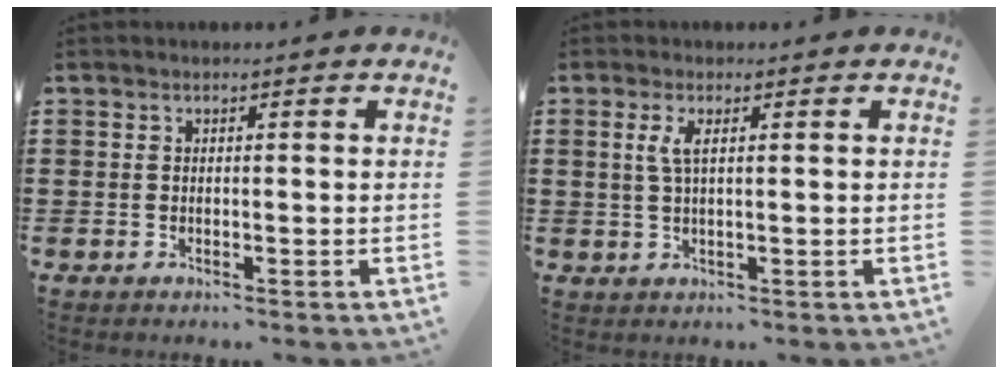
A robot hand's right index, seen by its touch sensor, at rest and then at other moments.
{"total": 2.5, "force": [0.8, 0.6, 2.3], "torque": [-0.049, 0.005, 0.011]}